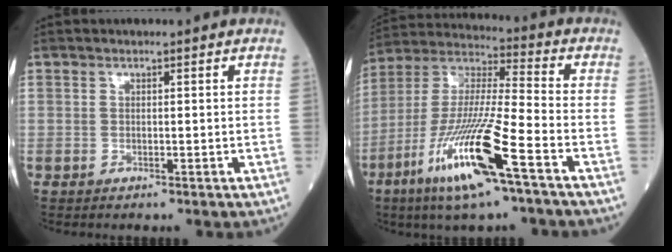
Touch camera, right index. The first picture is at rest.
{"total": 14.7, "force": [-7.1, -0.1, 12.9], "torque": [-0.268, -0.023, -0.131]}